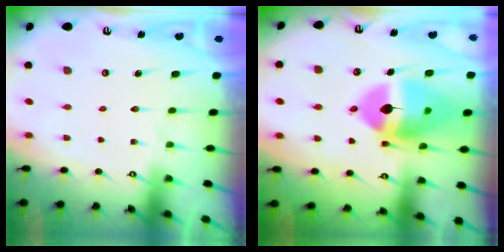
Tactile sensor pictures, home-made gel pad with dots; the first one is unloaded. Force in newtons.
{"total": 18.1, "press": 17.9, "slide": 2.2}